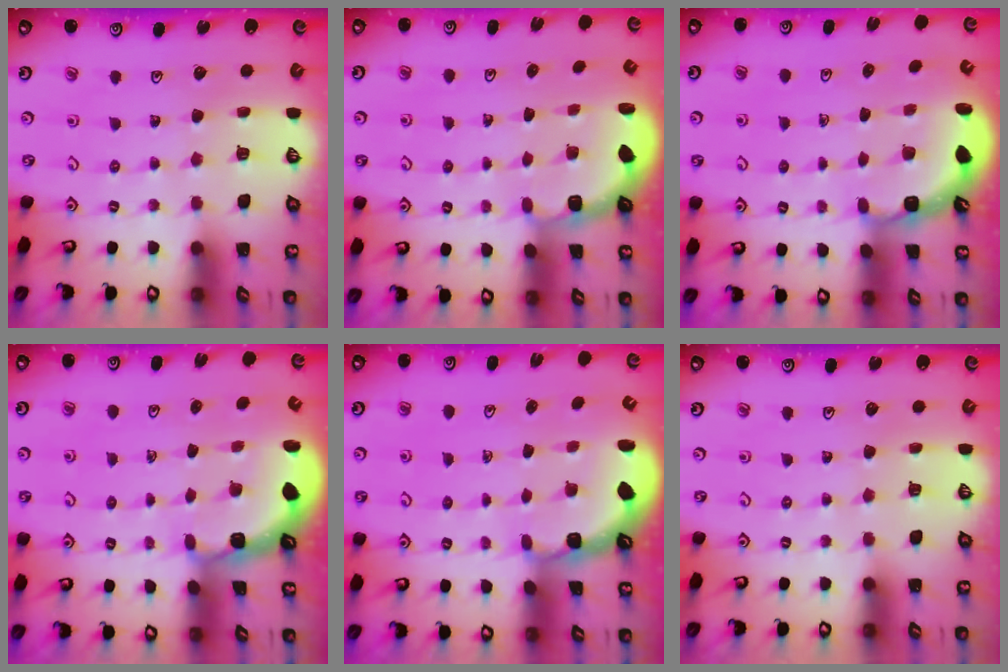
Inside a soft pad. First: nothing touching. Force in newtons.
{"total": 1.8, "press": 1.6, "slide": 0.8}
{"total": 2.1, "press": 1.9, "slide": 0.9}
{"total": 2.0, "press": 2.0, "slide": 0.3}
{"total": 1.7, "press": 1.6, "slide": 0.5}
{"total": 0.0}